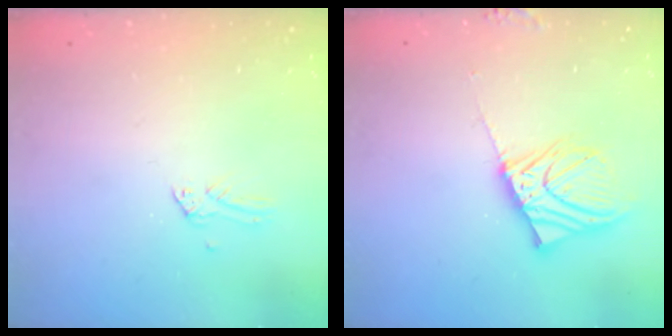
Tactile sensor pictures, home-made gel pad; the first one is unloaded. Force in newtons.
{"total": 10.2, "press": 10.1, "slide": 1.5}